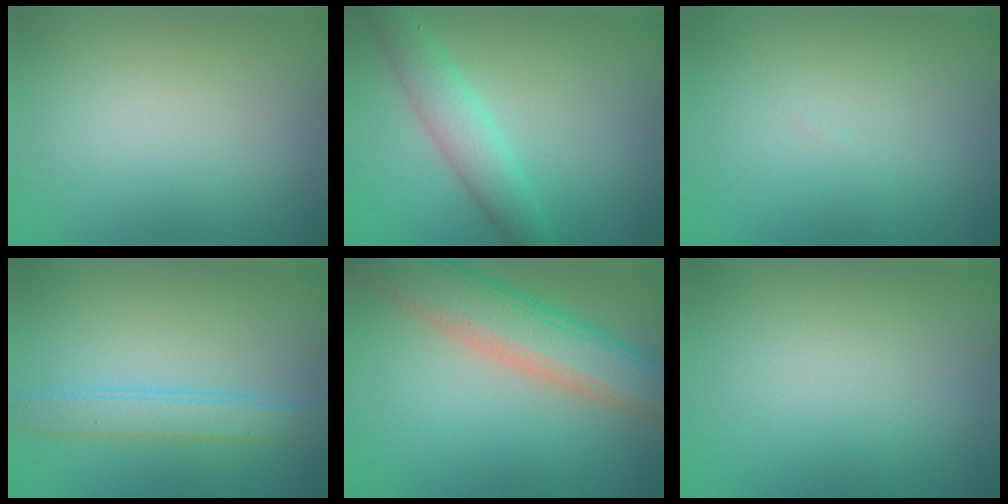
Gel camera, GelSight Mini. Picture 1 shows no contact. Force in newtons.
{"total": 3.6, "press": 3.6, "slide": 0.1}
{"total": 0.0}
{"total": 2.6, "press": 2.6, "slide": 0.1}
{"total": 8.5, "press": 8.5, "slide": 0.5}
{"total": 0.0}